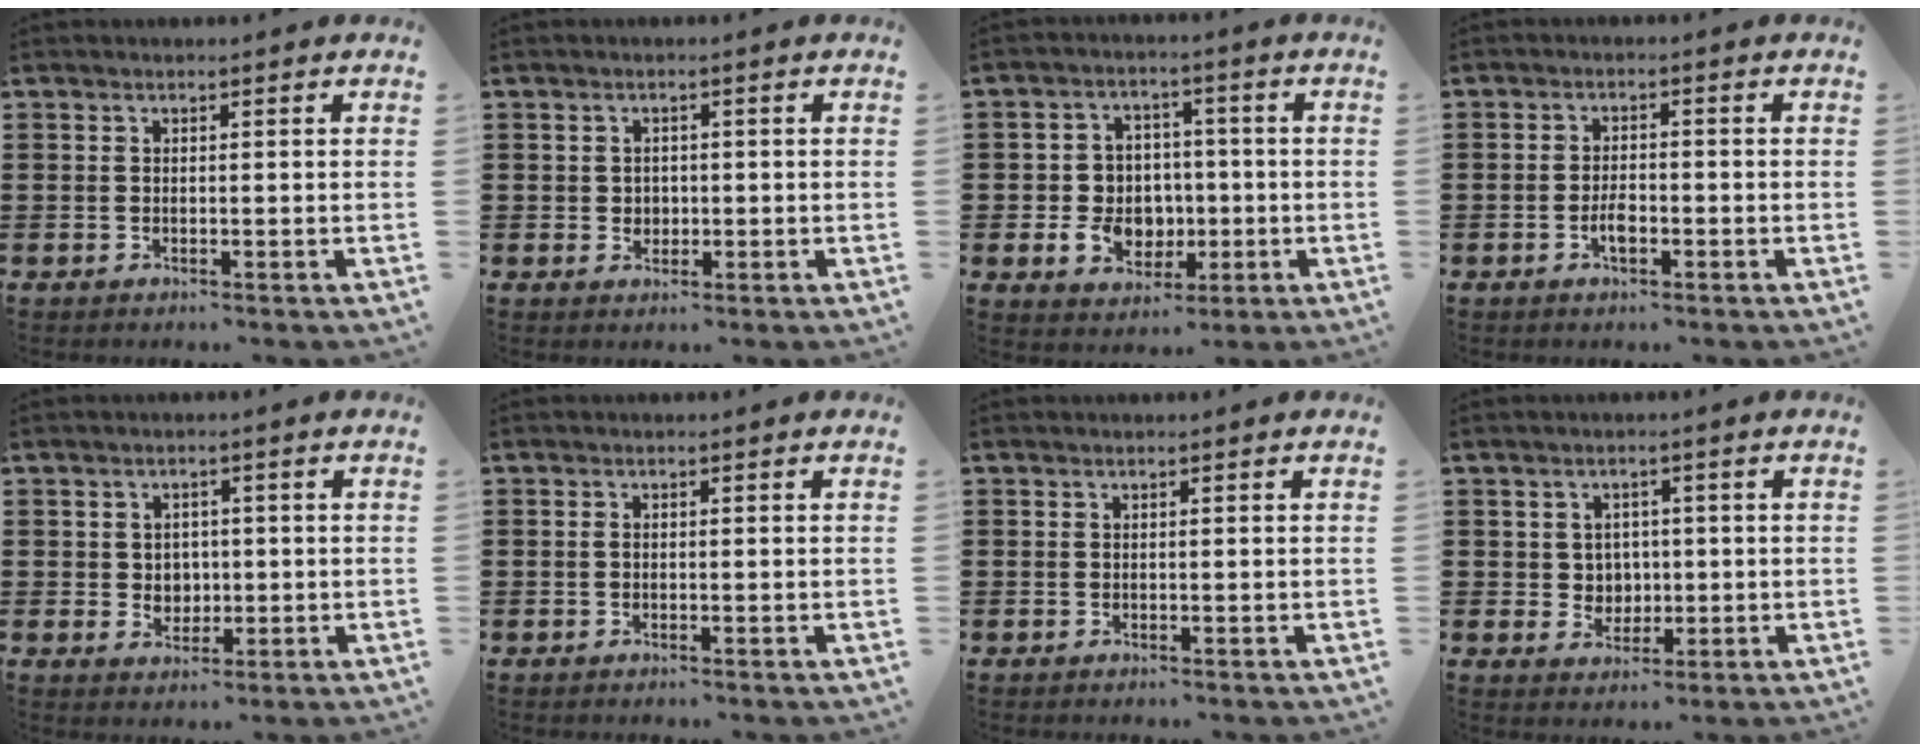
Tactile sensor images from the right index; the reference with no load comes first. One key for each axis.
{"total": 1.7, "fx": 0.0, "fy": 1.7, "fz": 0.3, "tx": -0.014, "ty": 0.008, "tz": -0.002}
{"total": 7.3, "fx": -1.0, "fy": 6.4, "fz": 3.4, "tx": -0.077, "ty": 0.015, "tz": -0.014}
{"total": 2.9, "fx": -1.2, "fy": 1.2, "fz": 2.4, "tx": -0.052, "ty": 0.000, "tz": -0.023}
{"total": 2.8, "fx": 0.1, "fy": 2.7, "fz": 0.9, "tx": -0.021, "ty": 0.007, "tz": -0.003}
{"total": 0.6, "fx": -0.2, "fy": 0.3, "fz": 0.5, "tx": -0.014, "ty": -0.004, "tz": -0.002}
{"total": 0.0}
{"total": 3.3, "fx": 0.5, "fy": 3.1, "fz": 0.8, "tx": -0.022, "ty": 0.008, "tz": 0.005}